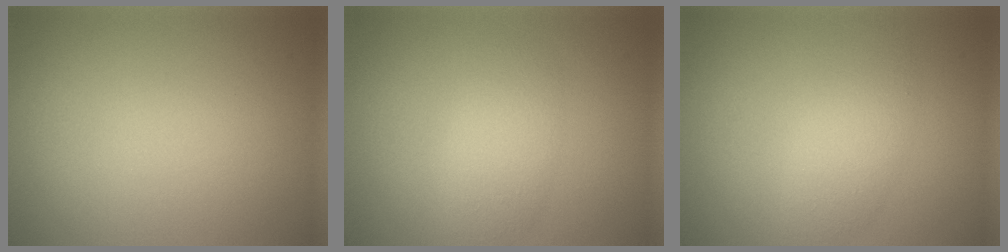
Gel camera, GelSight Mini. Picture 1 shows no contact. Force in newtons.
{"total": 2.8, "press": 2.8, "slide": 0.1}
{"total": 2.4, "press": 2.4, "slide": 0.1}